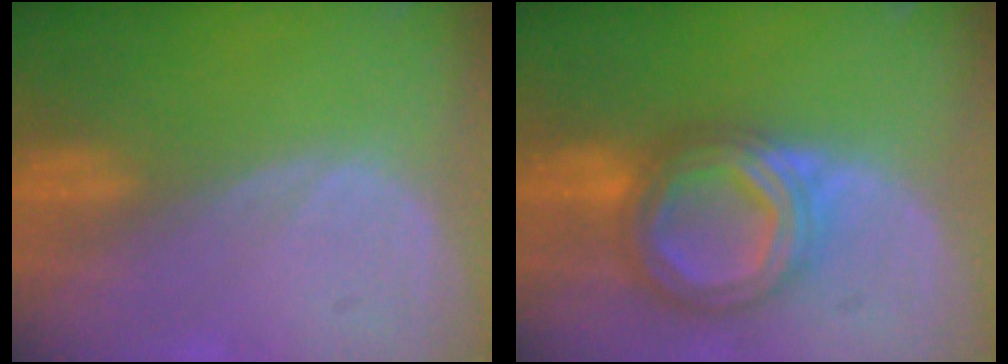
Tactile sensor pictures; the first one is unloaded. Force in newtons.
{"total": 8.4, "press": 8.4, "slide": 0.5}